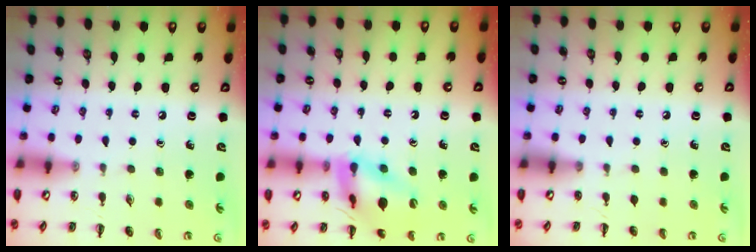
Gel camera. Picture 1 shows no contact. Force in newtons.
{"total": 14.5, "press": 14.4, "slide": 1.7}
{"total": 0.0}